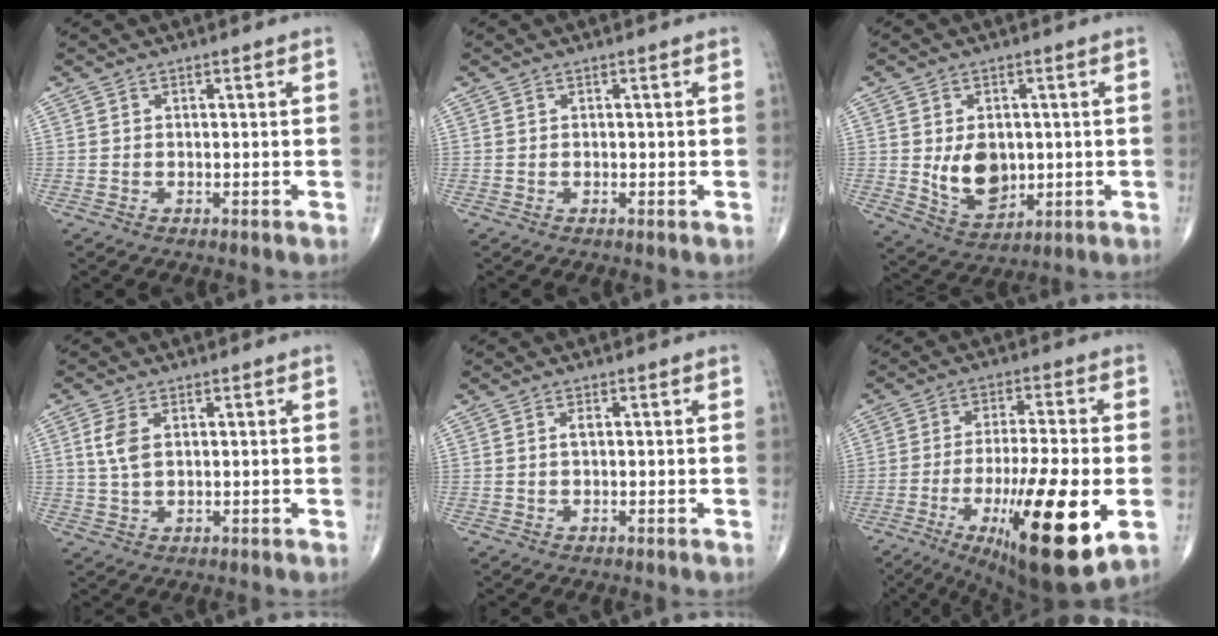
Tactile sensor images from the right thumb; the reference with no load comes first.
{"total": 0.0}
{"total": 9.0, "force": [0.2, 6.3, 6.4], "torque": [-0.078, -0.015, 0.020]}
{"total": 4.7, "force": [1.3, 2.5, 3.7], "torque": [-0.079, -0.001, 0.027]}
{"total": 1.2, "force": [0.3, 0.6, 1.1], "torque": [-0.017, 0.004, 0.004]}
{"total": 21.9, "force": [-6.6, 5.3, 20.2], "torque": [-0.312, -0.012, -0.090]}